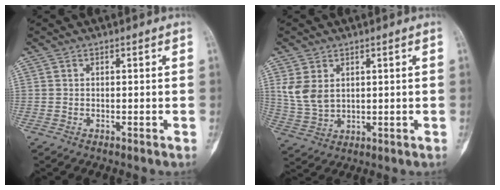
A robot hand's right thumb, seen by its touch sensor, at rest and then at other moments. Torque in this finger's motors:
{"motor_torque": [-0.65, 1.27, 0.05, 0.17, 0.29]}